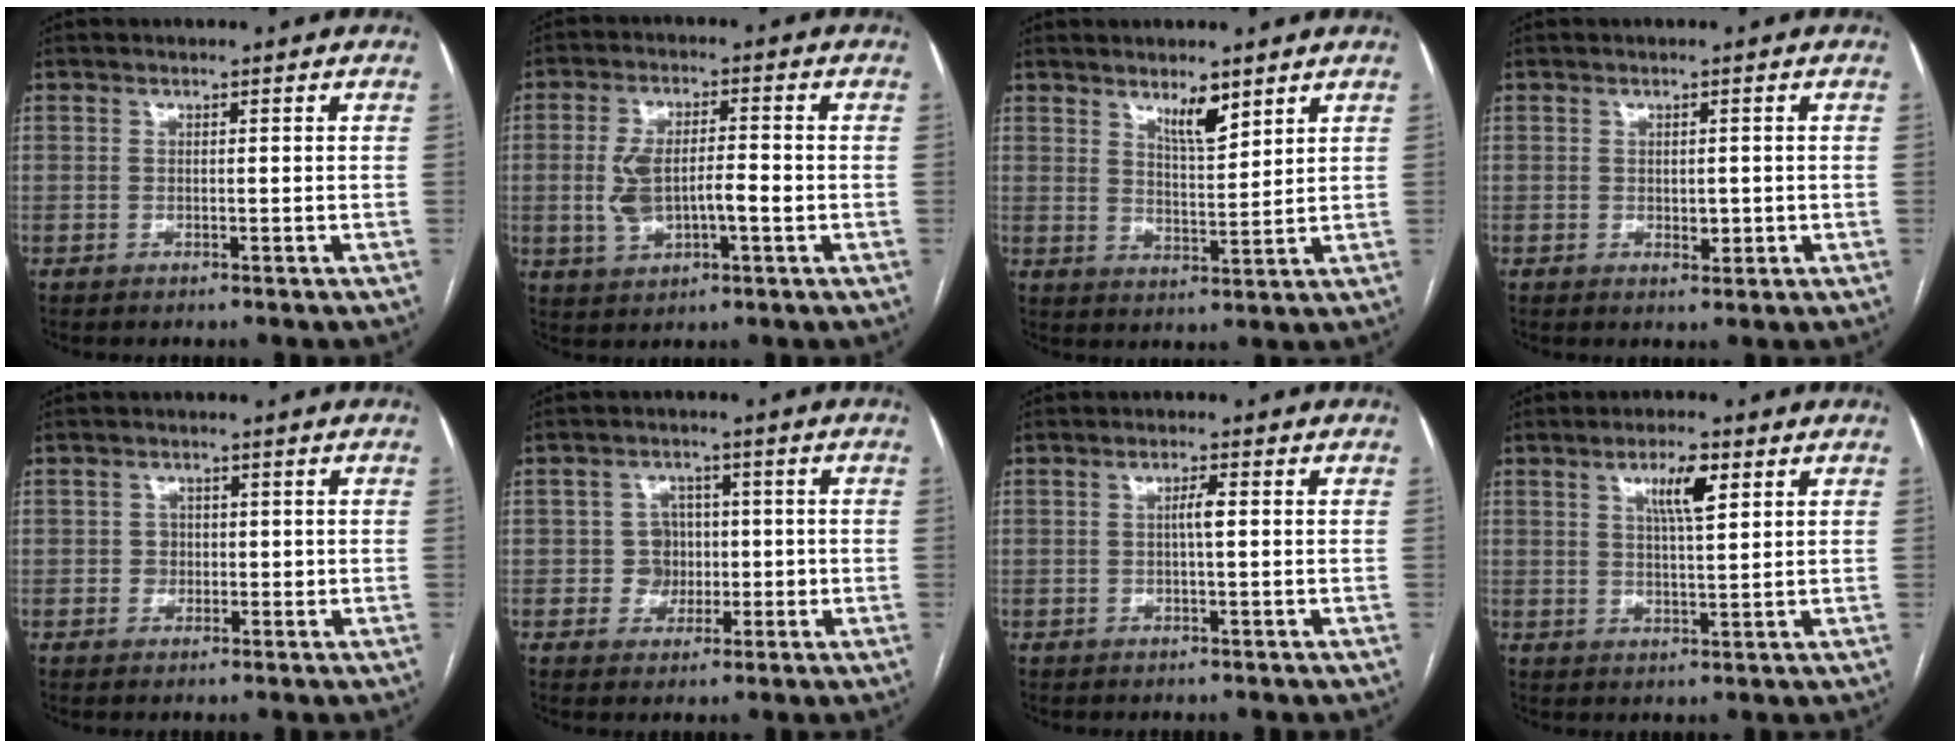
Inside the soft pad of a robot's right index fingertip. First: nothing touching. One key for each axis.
{"total": 7.9, "fx": -0.9, "fy": 3.3, "fz": 7.0, "tx": -0.146, "ty": 0.015, "tz": -0.008}
{"total": 5.1, "fx": 3.6, "fy": 1.2, "fz": 3.4, "tx": -0.062, "ty": -0.007, "tz": 0.065}
{"total": 1.9, "fx": -0.1, "fy": 1.2, "fz": 1.5, "tx": -0.020, "ty": -0.002, "tz": 0.004}
{"total": 2.0, "fx": 0.0, "fy": 1.9, "fz": 0.5, "tx": -0.003, "ty": 0.005, "tz": 0.001}
{"total": 4.4, "fx": -0.2, "fy": 4.4, "fz": 0.9, "tx": -0.003, "ty": 0.016, "tz": 0.002}
{"total": 2.1, "fx": 0.1, "fy": 0.1, "fz": 2.1, "tx": -0.037, "ty": 0.003, "tz": 0.001}
{"total": 5.5, "fx": 2.5, "fy": 1.1, "fz": 4.8, "tx": -0.085, "ty": 0.002, "tz": 0.043}